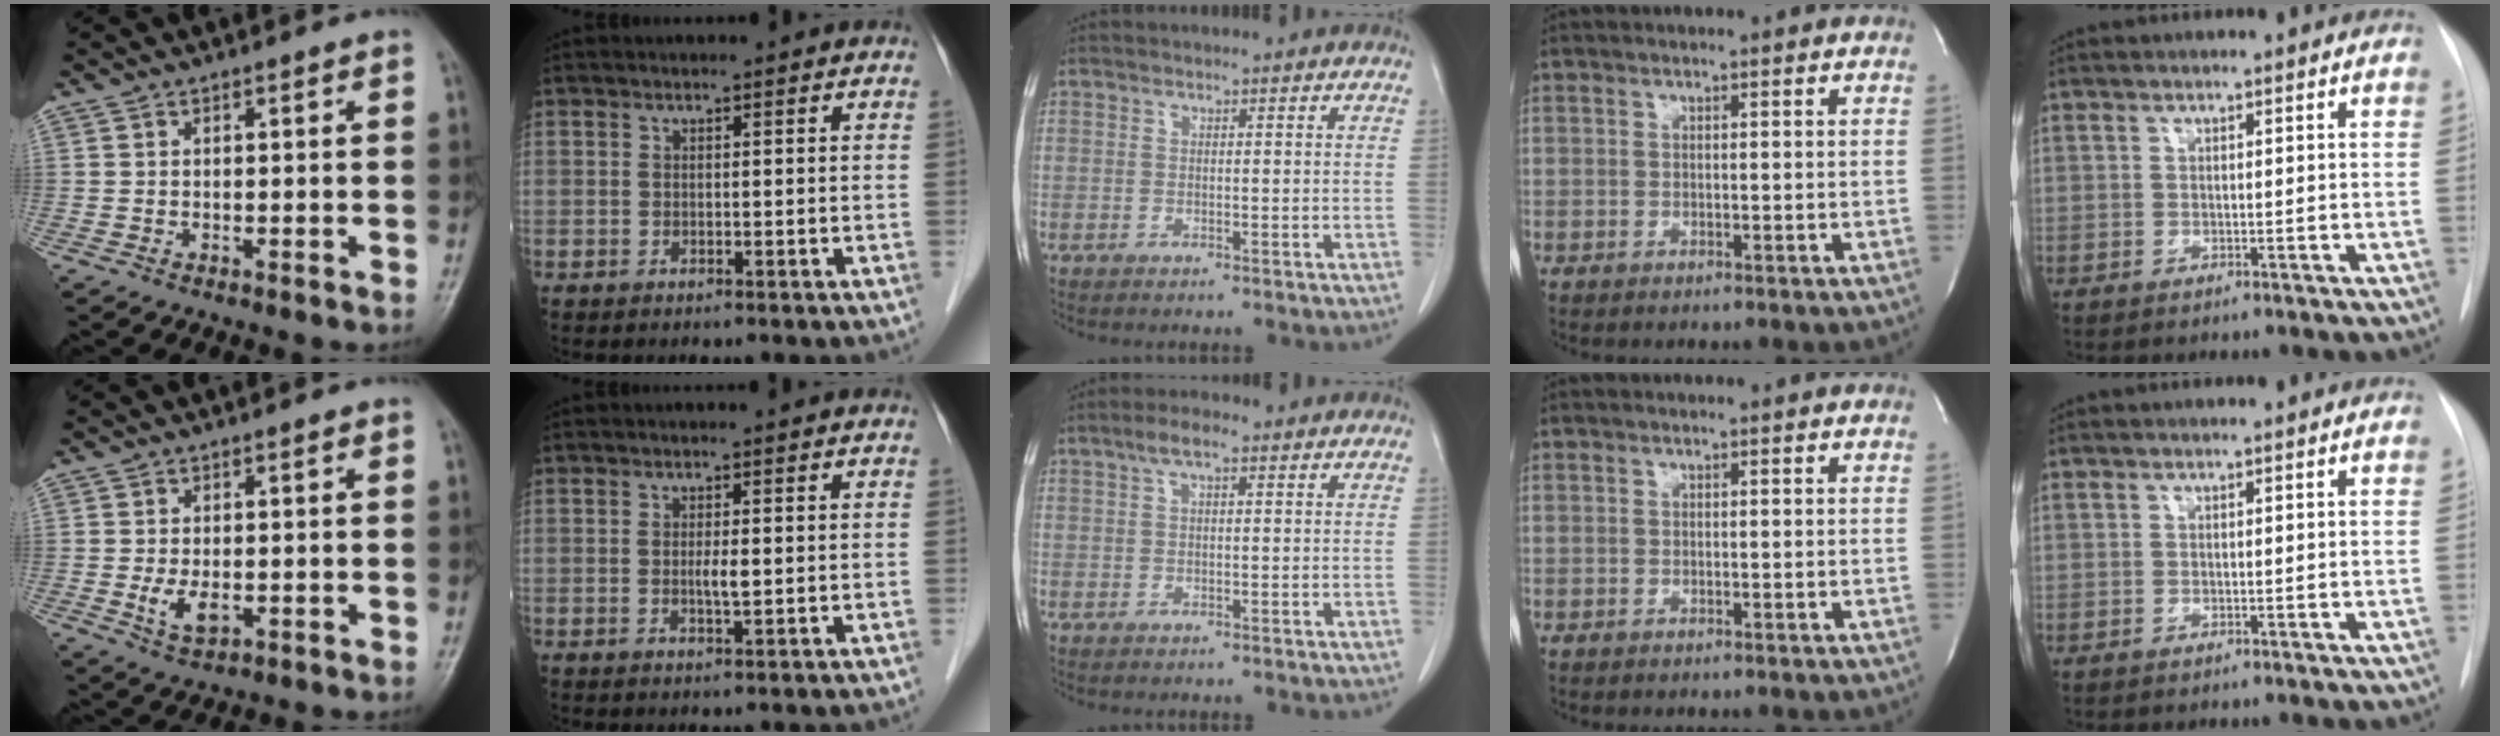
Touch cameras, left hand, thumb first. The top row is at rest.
{"thumb": {"total": 4.5, "force": [-0.8, 2.5, 3.6], "torque": [-0.064, -0.007, -0.009]}, "index": {"total": 1.8, "force": [-0.1, 0.2, 1.8], "torque": [-0.037, -0.003, -0.001]}, "middle": {"total": 2.9, "force": [1.5, 0.8, 2.3], "torque": [-0.047, 0.014, 0.029]}}